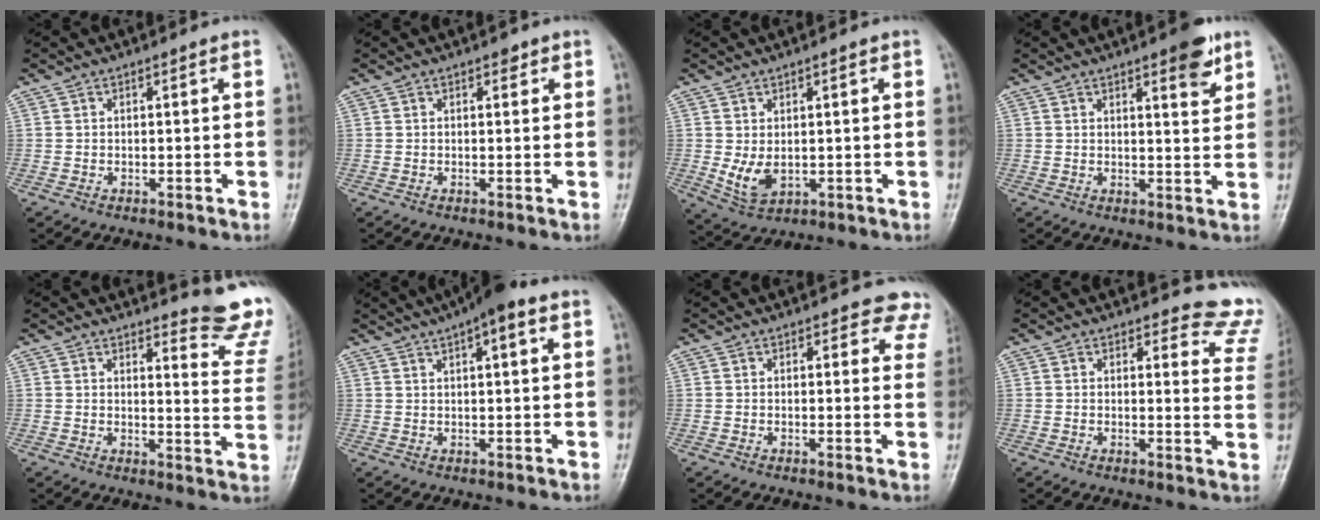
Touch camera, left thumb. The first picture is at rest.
{"total": 1.3, "force": [0.8, 0.8, 0.7], "torque": [0.001, -0.002, 0.006]}
{"total": 5.8, "force": [0.4, 3.6, 4.6], "torque": [-0.079, -0.010, 0.021]}
{"total": 5.8, "force": [3.5, 1.6, 4.3], "torque": [-0.046, -0.019, 0.043]}
{"total": 12.0, "force": [10.6, 2.3, 5.1], "torque": [-0.034, -0.113, 0.106]}
{"total": 9.0, "force": [4.8, 2.7, 7.1], "torque": [-0.101, 0.012, 0.065]}
{"total": 5.3, "force": [4.4, 2.8, 1.3], "torque": [0.028, -0.016, 0.024]}
{"total": 10.4, "force": [10.0, 2.8, 0.1], "torque": [0.052, -0.097, 0.074]}